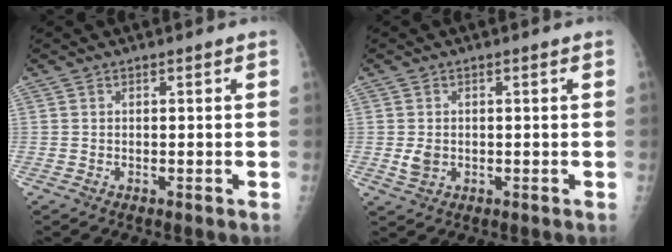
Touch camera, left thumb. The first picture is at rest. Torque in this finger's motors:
{"motor_torque": [-0.34, 0.51, 0.38, 0.00, 0.01]}